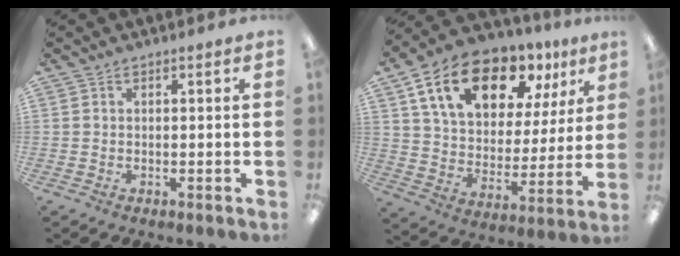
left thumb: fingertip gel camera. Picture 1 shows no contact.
{"total": 18.7, "force": [11.8, 10.1, 10.5], "torque": [-0.190, -0.050, 0.209]}